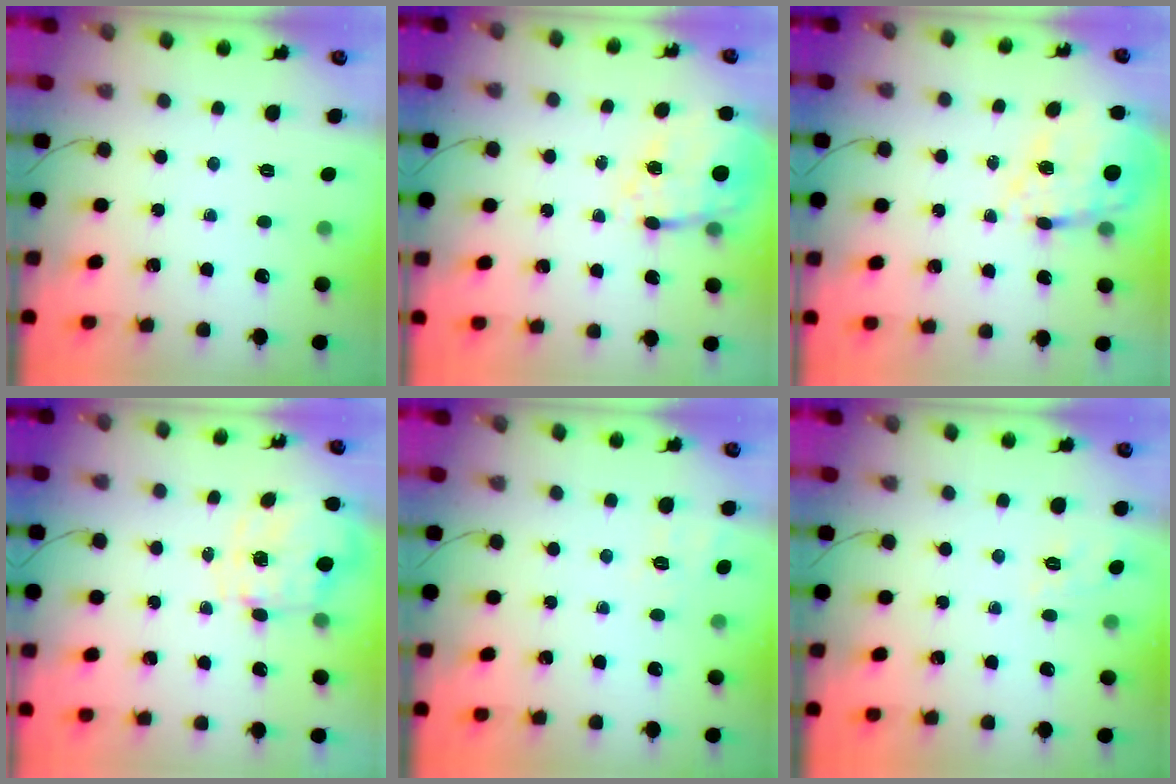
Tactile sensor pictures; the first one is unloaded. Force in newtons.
{"total": 15.8, "press": 15.5, "slide": 3.2}
{"total": 17.7, "press": 17.4, "slide": 3.3}
{"total": 2.8, "press": 2.6, "slide": 1.2}
{"total": 2.5, "press": 1.3, "slide": 2.1}
{"total": 1.9, "press": 0.2, "slide": 1.9}